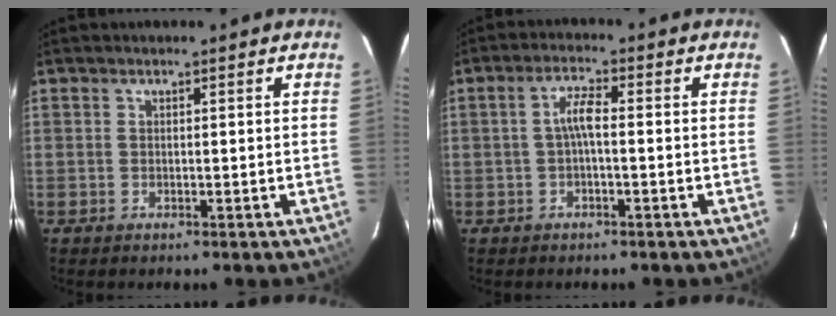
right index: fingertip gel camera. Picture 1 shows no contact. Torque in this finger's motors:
{"motor_torque": [0.50, -0.18, 0.30, 0.08]}